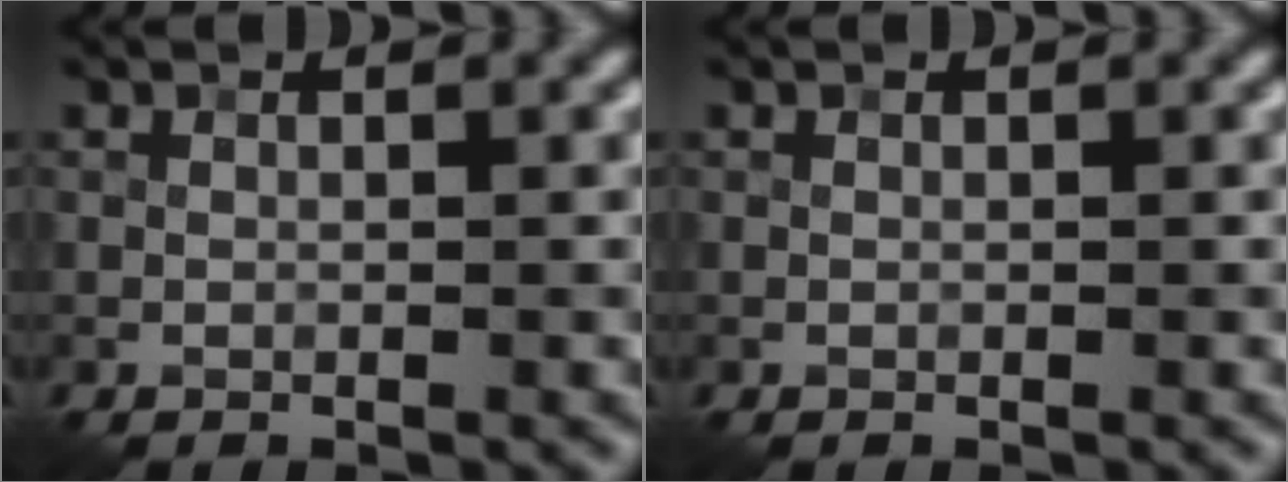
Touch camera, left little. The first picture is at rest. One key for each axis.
{"total": 0.0}